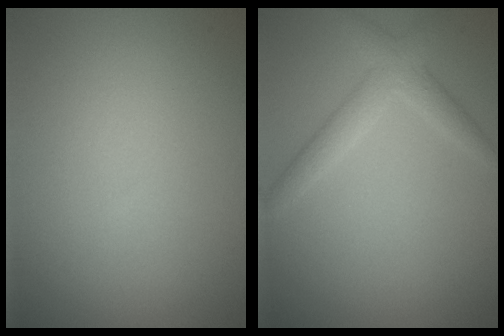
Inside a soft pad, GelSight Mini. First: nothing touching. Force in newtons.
{"total": 2.6, "press": 2.6, "slide": 0.2}